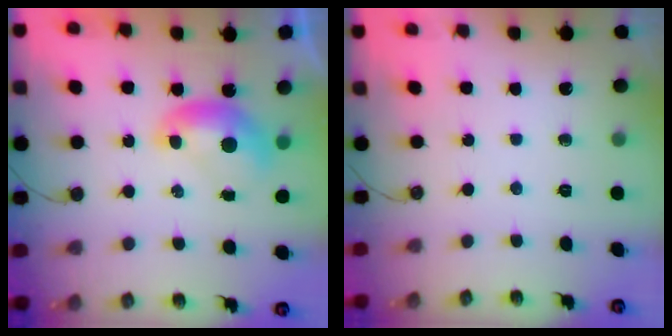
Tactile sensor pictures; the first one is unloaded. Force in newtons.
{"total": 0.0}